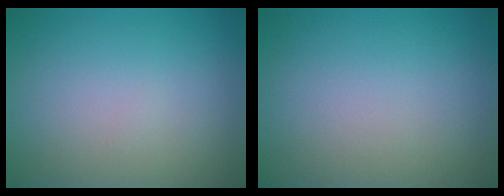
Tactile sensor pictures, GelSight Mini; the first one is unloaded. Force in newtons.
{"total": 0.0}